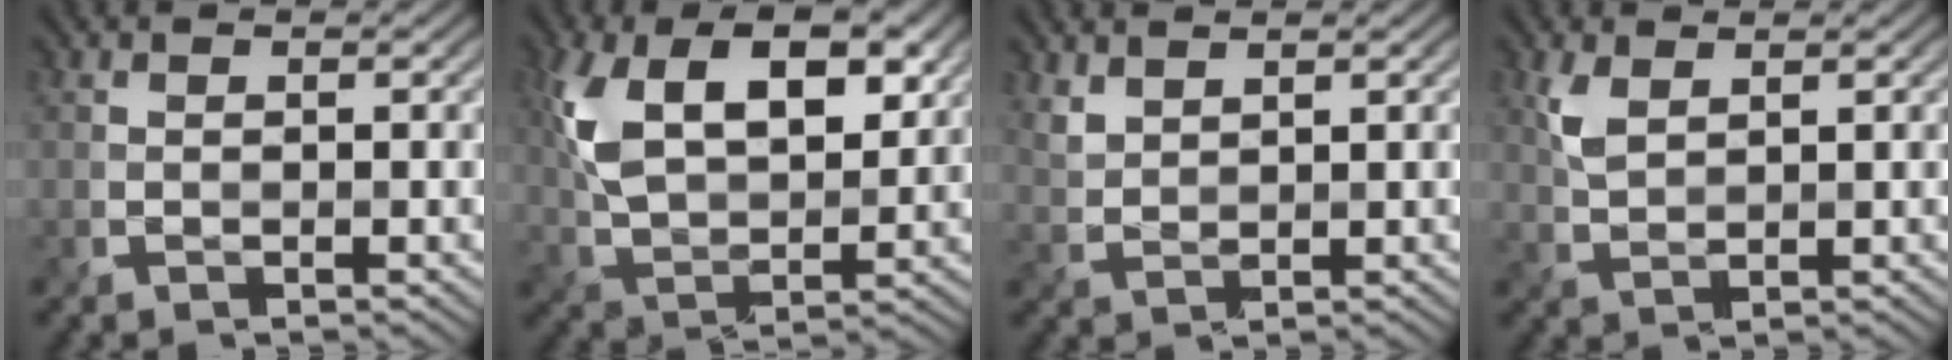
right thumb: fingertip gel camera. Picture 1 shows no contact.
{"total": 11.9, "force": [4.1, 6.5, 9.1], "torque": [-0.190, 0.005, 0.076]}
{"total": 2.3, "force": [2.0, 0.8, 0.8], "torque": [-0.028, -0.001, 0.051]}
{"total": 2.9, "force": [1.6, 1.3, 1.9], "torque": [-0.059, 0.001, 0.039]}